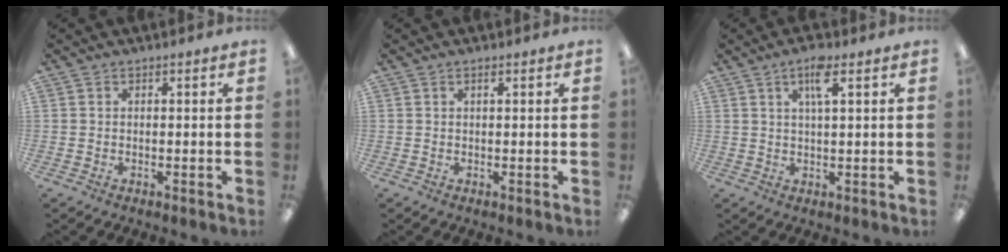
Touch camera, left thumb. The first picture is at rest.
{"total": 0.6, "force": [0.5, 0.2, 0.4], "torque": [-0.008, 0.003, 0.008]}
{"total": 5.2, "force": [2.9, 1.1, 4.2], "torque": [-0.076, 0.001, 0.044]}